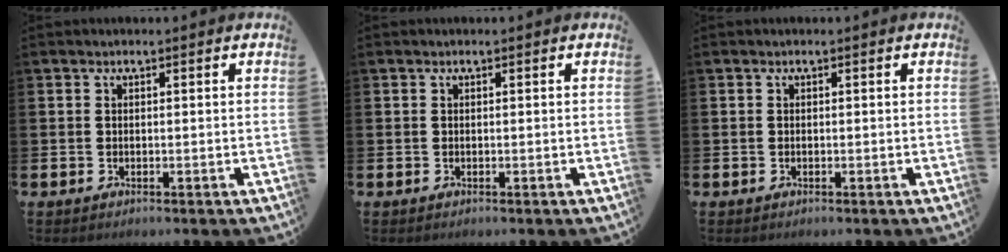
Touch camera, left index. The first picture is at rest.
{"total": 0.0}
{"total": 0.0}